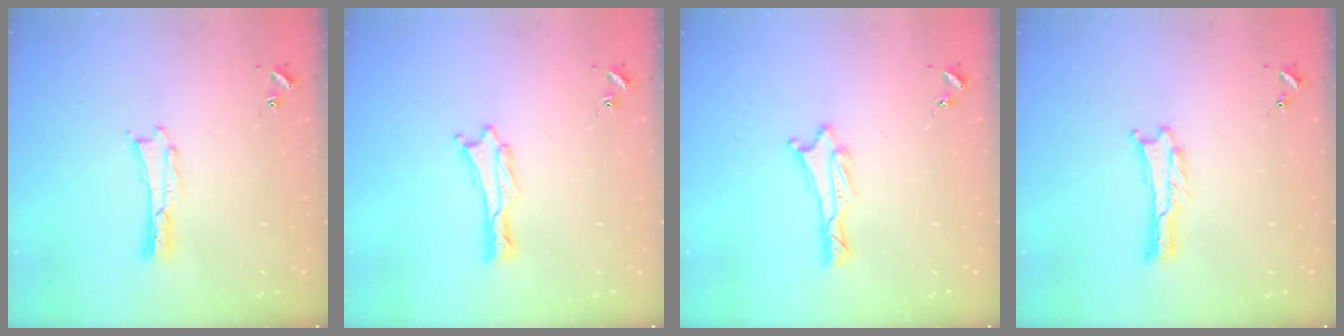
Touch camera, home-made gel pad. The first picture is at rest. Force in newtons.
{"total": 0.6, "press": 0.5, "slide": 0.1}
{"total": 1.5, "press": 1.5, "slide": 0.2}
{"total": 0.0}